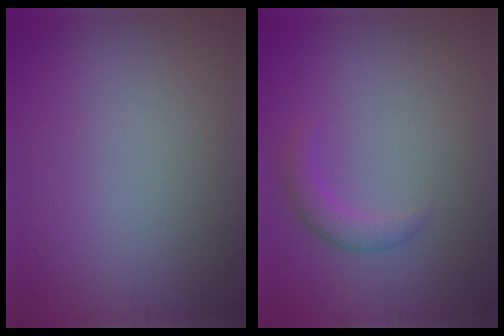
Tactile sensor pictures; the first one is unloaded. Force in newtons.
{"total": 1.8, "press": 1.8, "slide": 0.0}